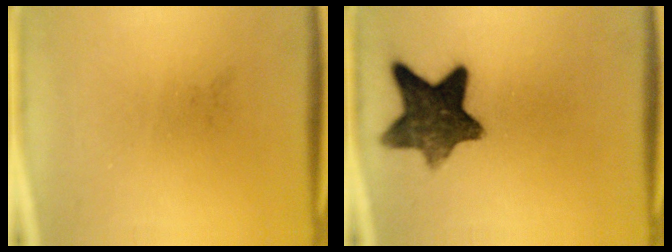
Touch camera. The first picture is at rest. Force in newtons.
{"total": 11.8}